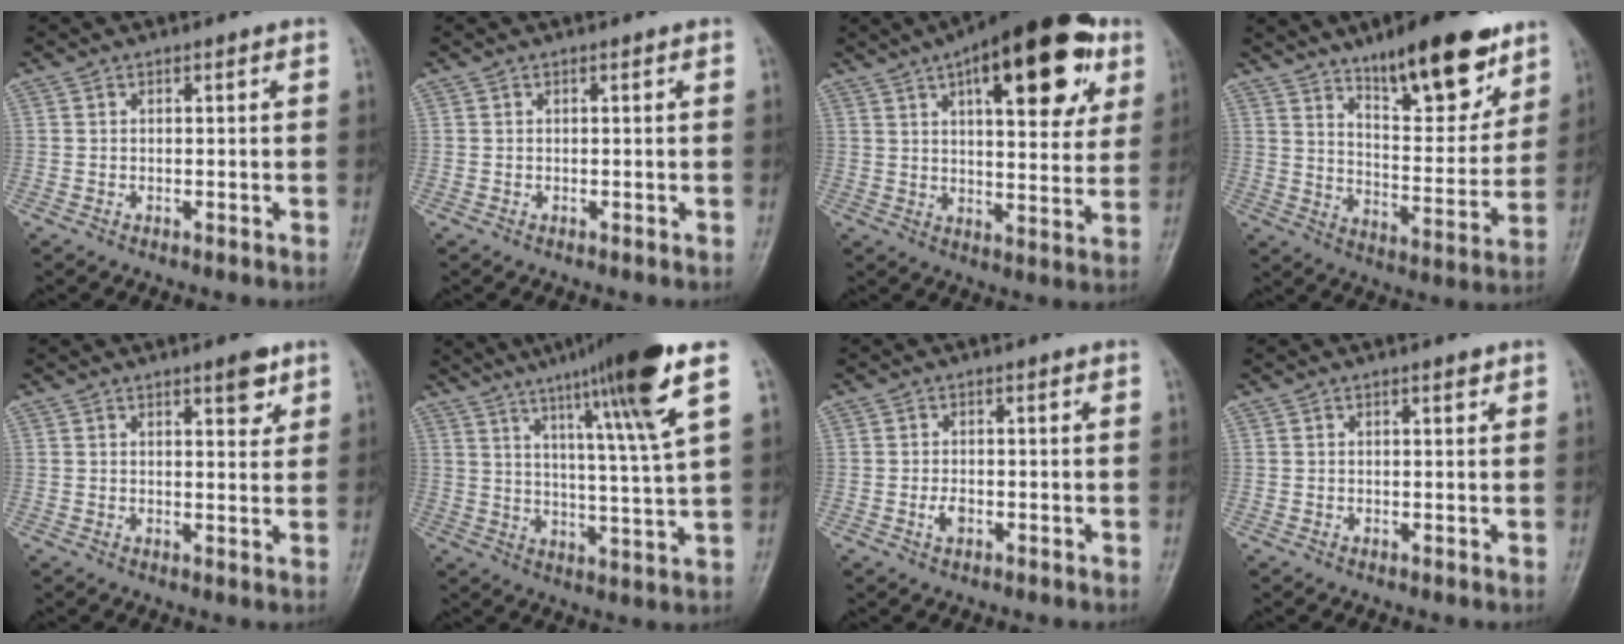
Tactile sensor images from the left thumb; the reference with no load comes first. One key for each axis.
{"total": 0.0}
{"total": 23.0, "fx": 10.4, "fy": 9.1, "fz": 18.3, "tx": -0.228, "ty": -0.011, "tz": 0.146}
{"total": 18.9, "fx": 12.5, "fy": 6.3, "fz": 12.7, "tx": -0.143, "ty": -0.073, "tz": 0.198}
{"total": 4.4, "fx": 2.7, "fy": 1.7, "fz": 3.1, "tx": -0.026, "ty": -0.014, "tz": 0.035}
{"total": 17.5, "fx": 9.9, "fy": -0.1, "fz": 14.5, "tx": -0.222, "ty": -0.036, "tz": 0.150}
{"total": 2.0, "fx": -0.7, "fy": 1.2, "fz": 1.5, "tx": -0.028, "ty": 0.000, "tz": -0.013}
{"total": 1.2, "fx": 0.8, "fy": 0.4, "fz": 0.8, "tx": -0.008, "ty": -0.003, "tz": 0.011}